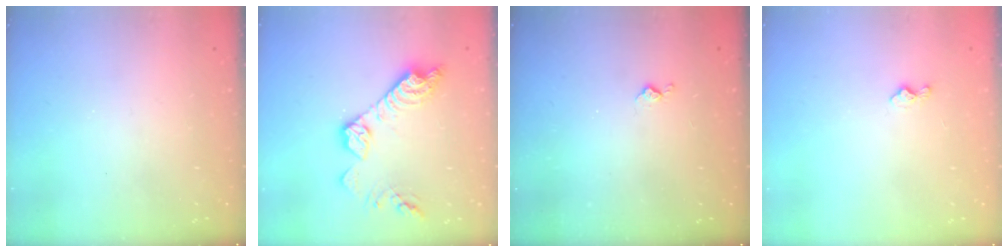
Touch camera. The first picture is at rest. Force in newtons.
{"total": 15.1, "press": 15.1, "slide": 0.8}
{"total": 3.6, "press": 3.6, "slide": 0.5}
{"total": 3.5, "press": 3.5, "slide": 0.4}